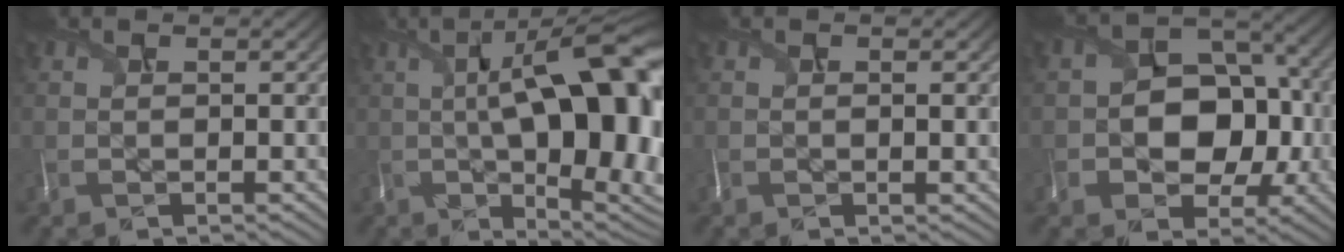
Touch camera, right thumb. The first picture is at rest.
{"total": 16.8, "force": [0.0, 6.5, 15.5], "torque": [-0.216, 0.019, 0.007]}
{"total": 1.8, "force": [-0.1, 0.5, 1.7], "torque": [-0.024, 0.007, 0.005]}
{"total": 6.9, "force": [-1.6, 5.5, 3.8], "torque": [-0.068, -0.005, -0.015]}